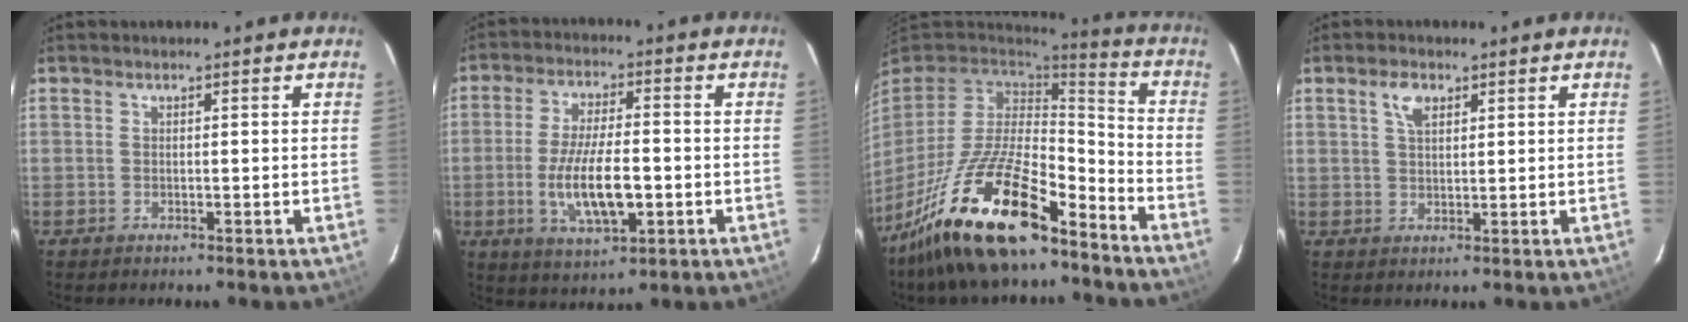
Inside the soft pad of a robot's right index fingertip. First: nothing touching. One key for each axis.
{"total": 11.9, "fx": -2.6, "fy": 4.0, "fz": 10.9, "tx": -0.214, "ty": -0.011, "tz": -0.043}
{"total": 22.6, "fx": -15.4, "fy": 7.3, "fz": 14.9, "tx": -0.300, "ty": -0.025, "tz": -0.269}
{"total": 3.4, "fx": 1.8, "fy": 1.8, "fz": 2.3, "tx": -0.042, "ty": 0.007, "tz": 0.034}